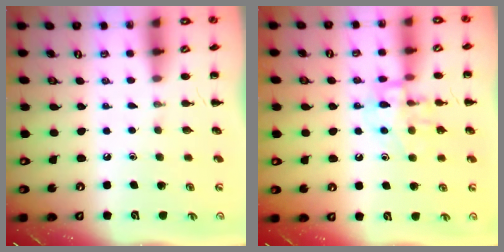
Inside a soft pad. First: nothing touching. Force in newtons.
{"total": 13.1, "press": 13.1, "slide": 1.1}